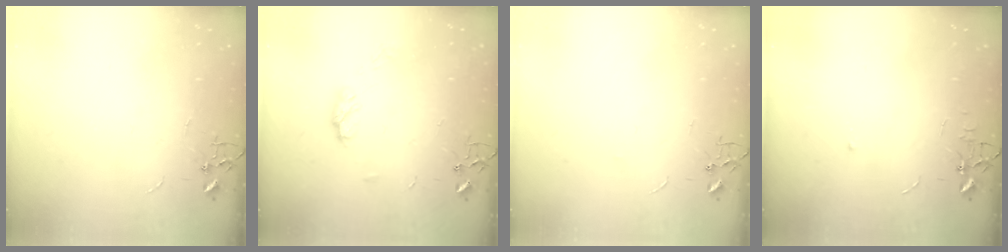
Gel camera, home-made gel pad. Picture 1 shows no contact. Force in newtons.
{"total": 7.2, "press": 7.2, "slide": 0.4}
{"total": 2.6, "press": 2.5, "slide": 0.4}
{"total": 4.7, "press": 4.6, "slide": 0.7}